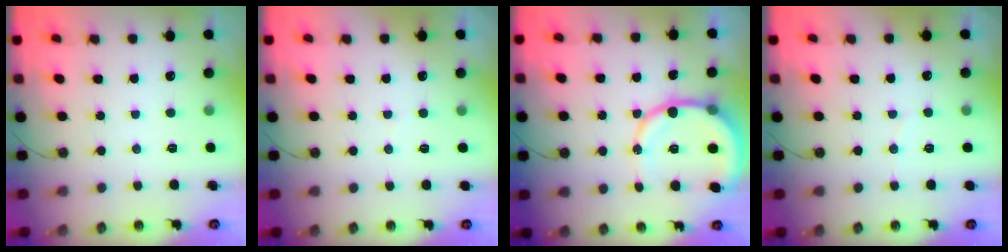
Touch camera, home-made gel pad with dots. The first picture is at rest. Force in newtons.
{"total": 3.9, "press": 3.9, "slide": 0.4}
{"total": 12.1, "press": 11.8, "slide": 2.7}
{"total": 1.8, "press": 1.5, "slide": 1.1}